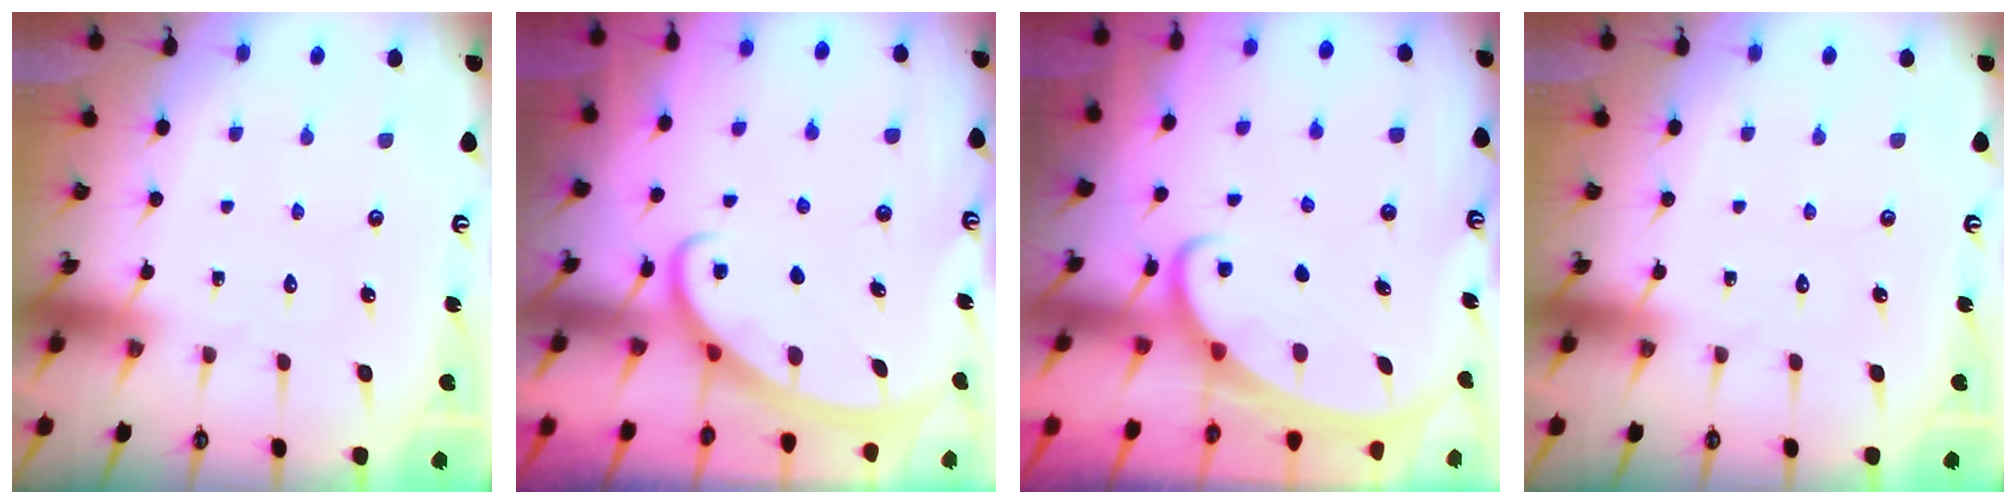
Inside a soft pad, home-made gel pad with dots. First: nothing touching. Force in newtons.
{"total": 2.6, "press": 2.6, "slide": 0.4}
{"total": 2.1, "press": 2.1, "slide": 0.3}
{"total": 0.0}